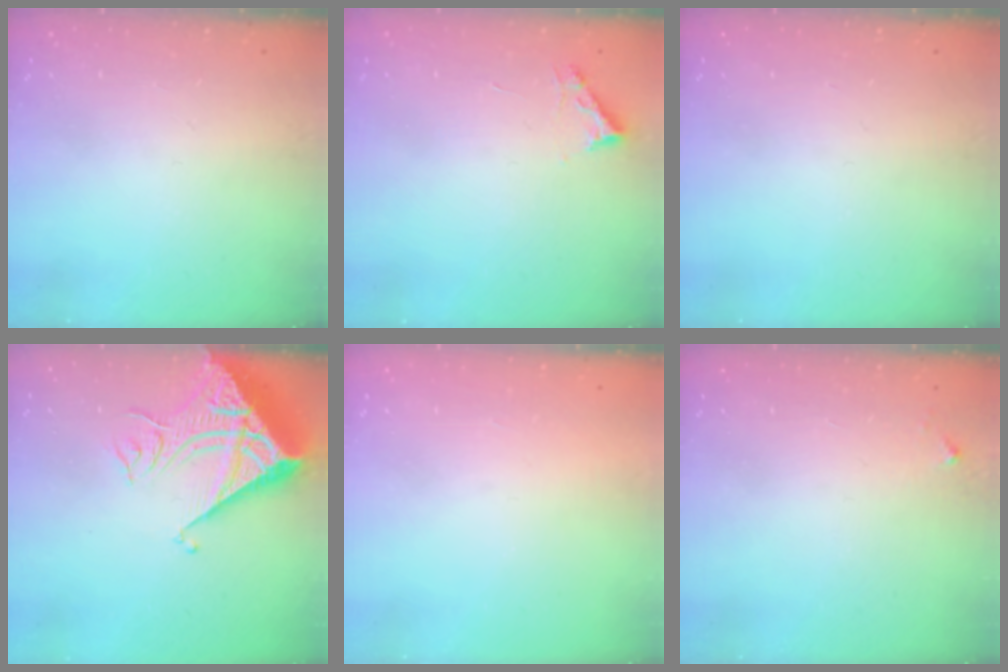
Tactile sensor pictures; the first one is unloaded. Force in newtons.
{"total": 2.7, "press": 2.7, "slide": 0.3}
{"total": 0.0}
{"total": 11.1, "press": 11.1, "slide": 1.0}
{"total": 1.6, "press": 1.6, "slide": 0.1}
{"total": 2.8, "press": 2.8, "slide": 0.2}